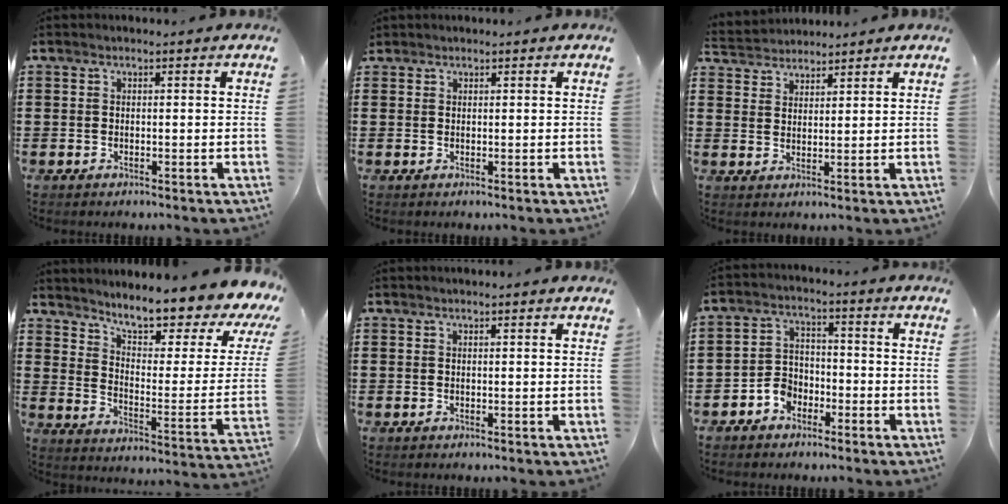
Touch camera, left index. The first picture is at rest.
{"total": 0.7, "force": [0.6, 0.3, 0.1], "torque": [-0.004, 0.002, 0.013]}
{"total": 3.2, "force": [3.0, 0.9, -0.4], "torque": [-0.005, -0.007, 0.057]}
{"total": 8.5, "force": [7.0, 1.0, 4.8], "torque": [-0.098, -0.061, 0.112]}
{"total": 0.6, "force": [0.4, -0.1, 0.4], "torque": [-0.008, -0.001, 0.009]}
{"total": 4.0, "force": [-2.8, 2.7, 1.0], "torque": [-0.026, 0.012, -0.057]}